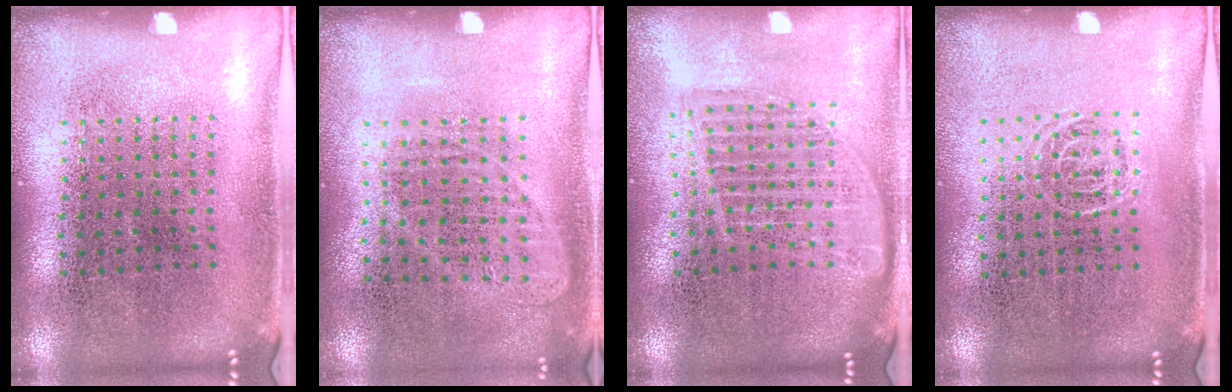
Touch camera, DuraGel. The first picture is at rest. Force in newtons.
{"total": 1.0, "press": 0.9, "slide": 0.3}
{"total": 1.6, "press": 1.5, "slide": 0.7}
{"total": 0.5, "press": 0.4, "slide": 0.3}